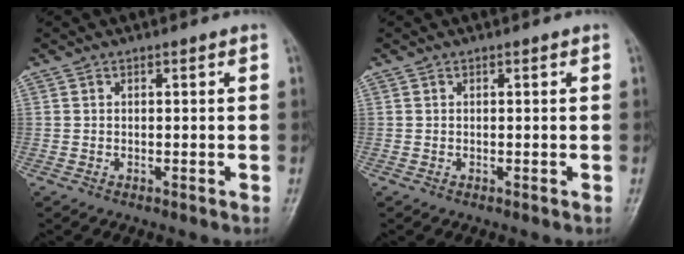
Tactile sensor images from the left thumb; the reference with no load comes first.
{"total": 0.0}